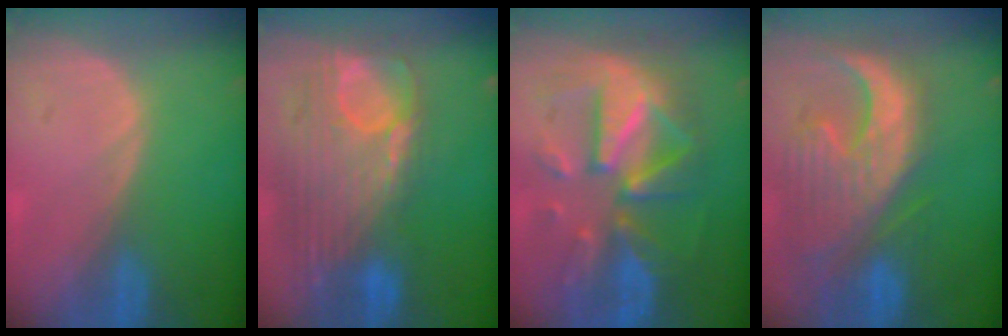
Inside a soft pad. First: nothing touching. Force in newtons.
{"total": 12.7, "press": 10.7, "slide": 6.7}
{"total": 12.4, "press": 12.4, "slide": 1.2}
{"total": 13.3, "press": 11.3, "slide": 7.0}